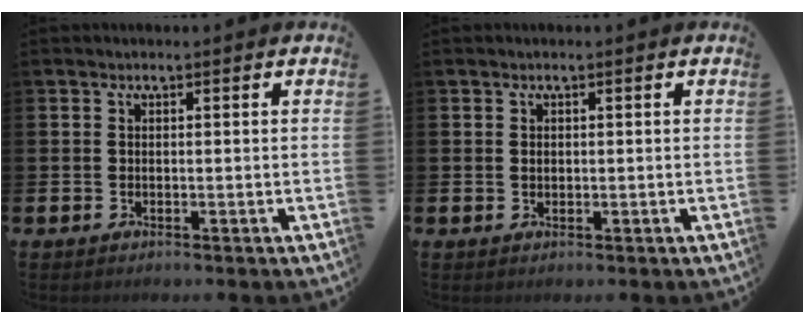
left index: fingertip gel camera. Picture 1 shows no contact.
{"total": 0.7, "force": [0.2, 0.5, 0.4], "torque": [0.003, 0.000, 0.001]}